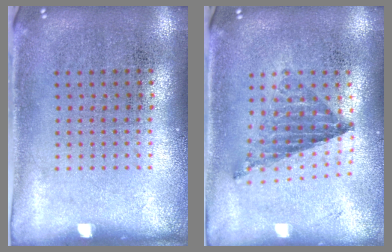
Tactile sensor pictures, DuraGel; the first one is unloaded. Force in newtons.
{"total": 0.5, "press": 0.5, "slide": 0.1}